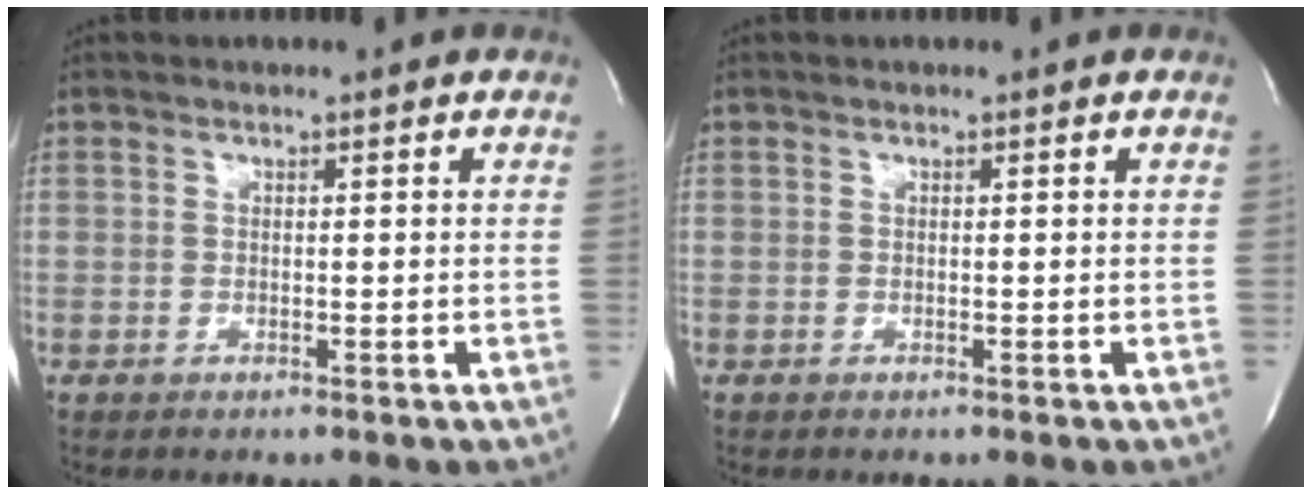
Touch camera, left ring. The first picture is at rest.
{"total": 0.0}